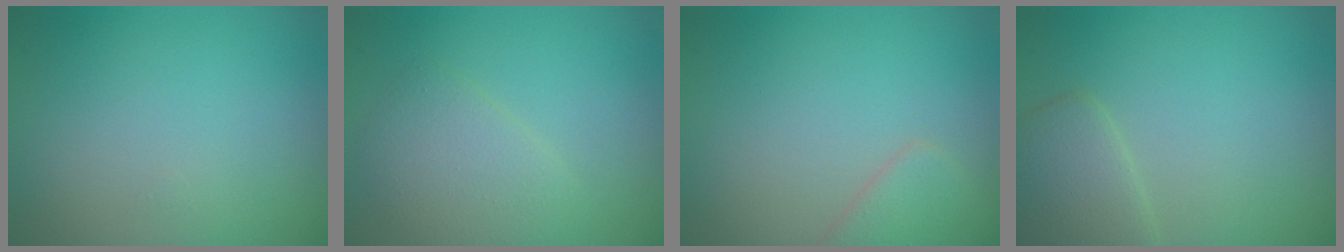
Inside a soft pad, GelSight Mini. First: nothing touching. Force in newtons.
{"total": 2.9, "press": 2.9, "slide": 0.1}
{"total": 1.9, "press": 1.9, "slide": 0.2}
{"total": 2.9, "press": 2.9, "slide": 0.2}